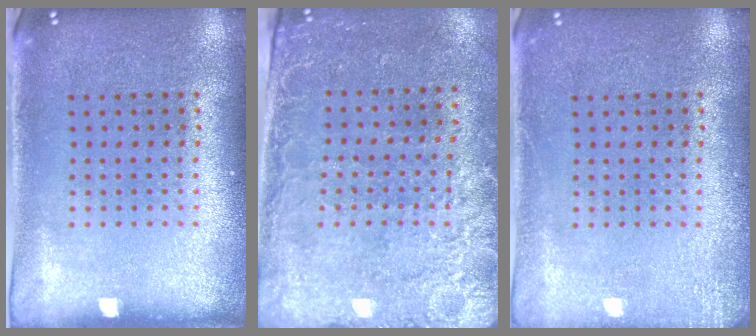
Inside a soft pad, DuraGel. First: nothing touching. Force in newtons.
{"total": 2.6, "press": 2.2, "slide": 1.2}
{"total": 1.7, "press": 1.7, "slide": 0.3}